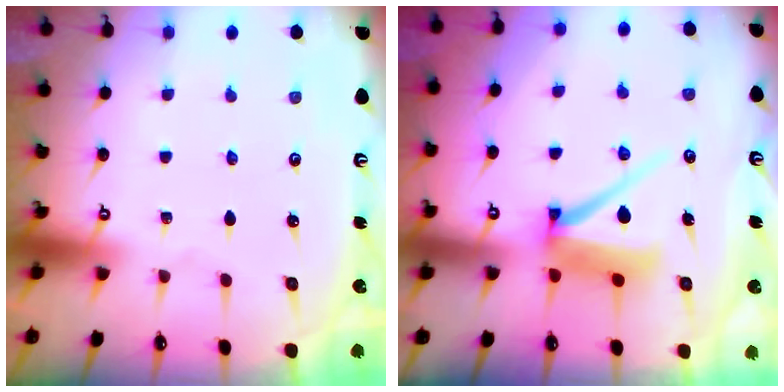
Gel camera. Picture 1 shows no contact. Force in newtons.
{"total": 9.9, "press": 9.9, "slide": 1.2}